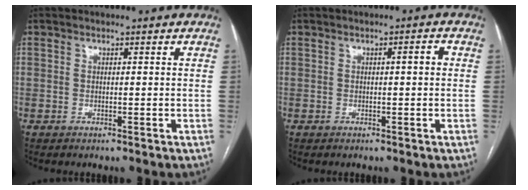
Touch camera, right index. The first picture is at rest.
{"total": 1.5, "force": [0.1, 0.2, 1.5], "torque": [-0.020, 0.005, 0.002]}